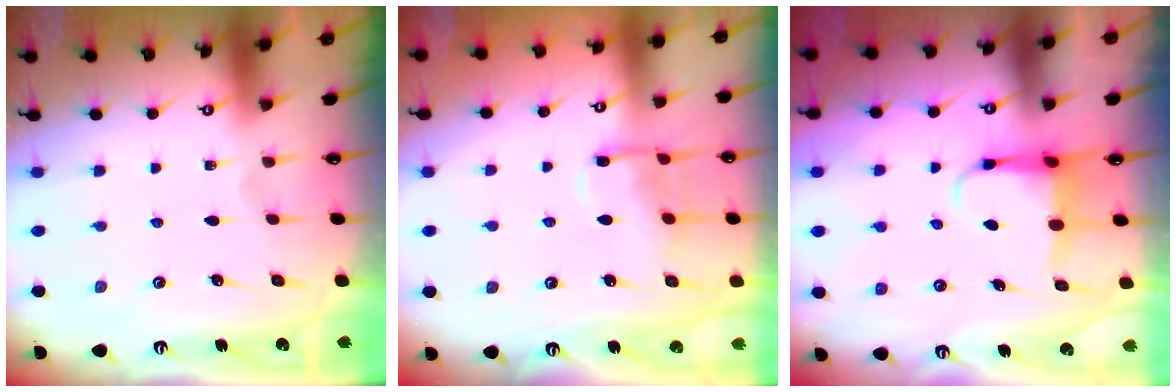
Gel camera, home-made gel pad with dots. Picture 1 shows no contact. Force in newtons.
{"total": 8.8, "press": 8.8, "slide": 0.8}
{"total": 4.8, "press": 4.8, "slide": 0.7}